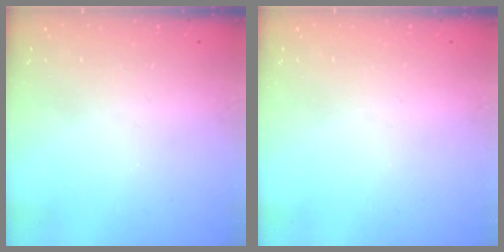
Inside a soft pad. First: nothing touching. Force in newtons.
{"total": 0.0}